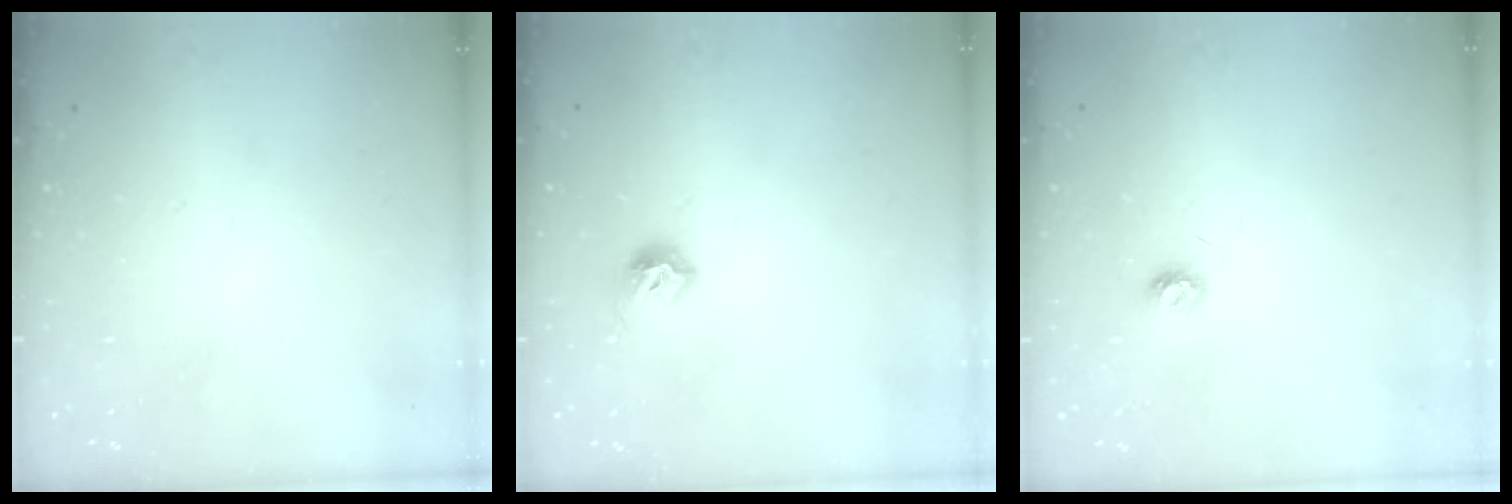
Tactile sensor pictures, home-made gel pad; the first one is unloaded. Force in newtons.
{"total": 7.0, "press": 6.9, "slide": 1.3}
{"total": 4.6, "press": 4.6, "slide": 0.5}